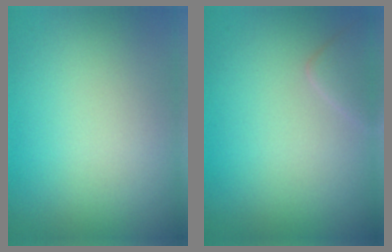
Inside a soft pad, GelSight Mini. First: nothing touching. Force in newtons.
{"total": 1.7, "press": 1.7, "slide": 0.1}